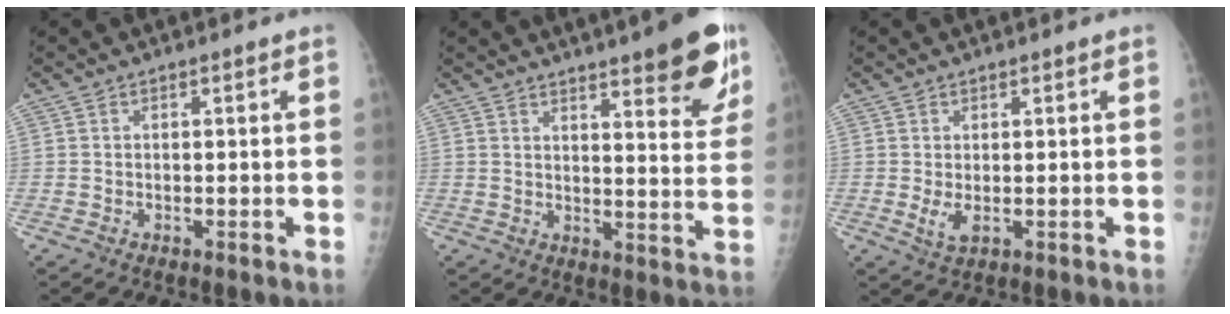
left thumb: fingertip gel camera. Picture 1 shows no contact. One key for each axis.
{"total": 14.6, "fx": 9.5, "fy": 3.4, "fz": 10.6, "tx": -0.106, "ty": -0.049, "tz": 0.124}
{"total": 2.5, "fx": 0.1, "fy": 1.2, "fz": 2.2, "tx": -0.039, "ty": -0.008, "tz": 0.008}